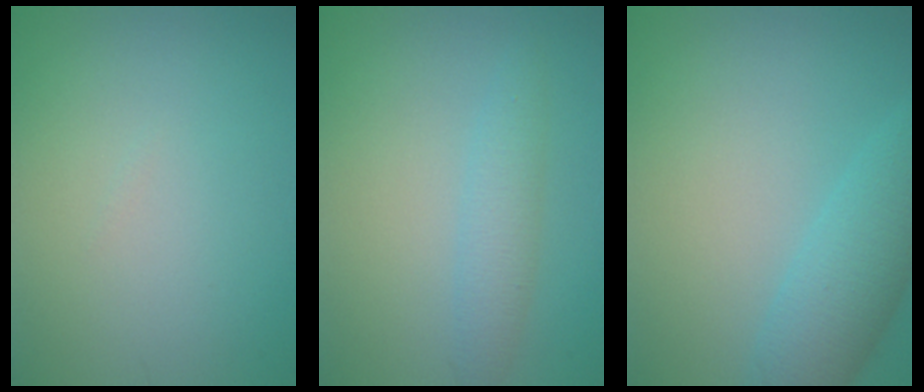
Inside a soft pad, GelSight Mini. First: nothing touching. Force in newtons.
{"total": 2.3, "press": 2.3, "slide": 0.1}
{"total": 3.6, "press": 3.6, "slide": 0.1}